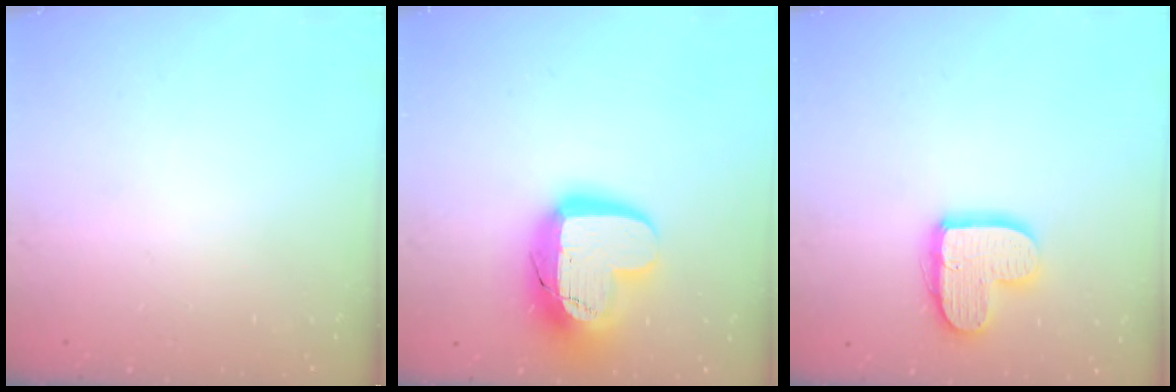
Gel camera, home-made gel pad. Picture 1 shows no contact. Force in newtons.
{"total": 18.3, "press": 18.3, "slide": 1.2}
{"total": 12.6, "press": 12.6, "slide": 0.9}